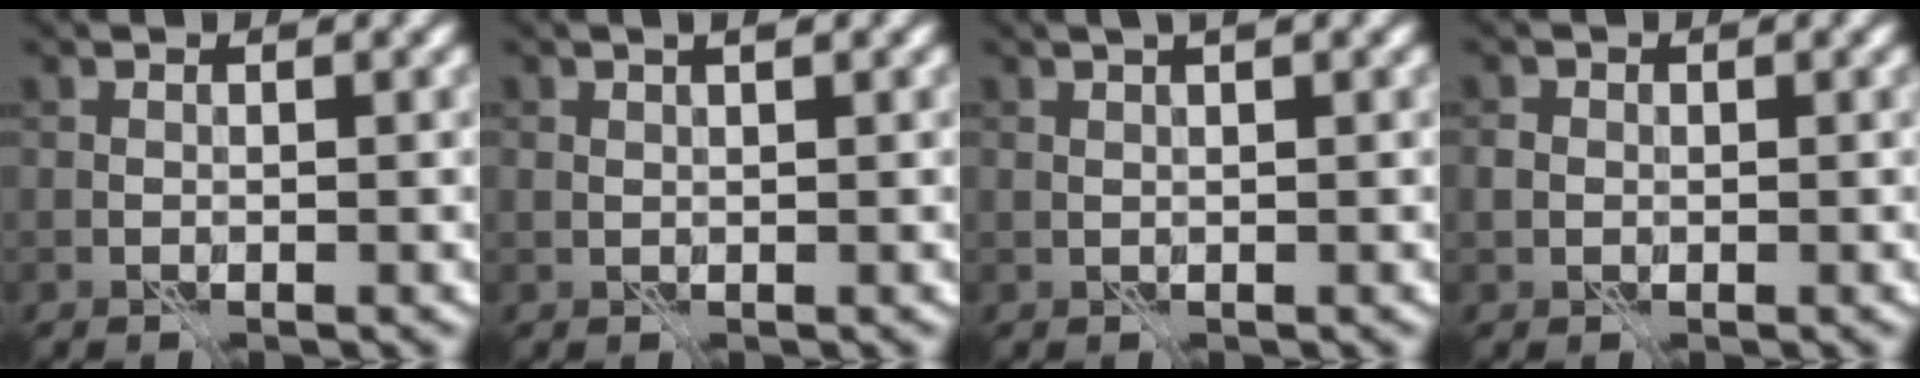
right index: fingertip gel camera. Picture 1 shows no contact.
{"total": 1.1, "force": [0.6, 0.2, 0.9], "torque": [-0.018, 0.002, 0.013]}
{"total": 1.7, "force": [1.0, 0.2, 1.4], "torque": [-0.024, 0.001, 0.019]}
{"total": 1.5, "force": [-0.1, 1.3, 0.6], "torque": [-0.014, -0.002, -0.002]}